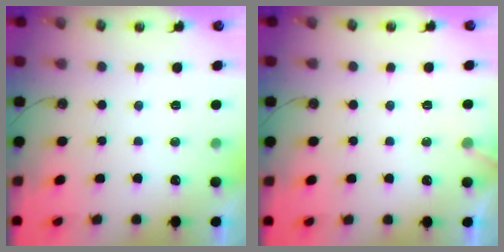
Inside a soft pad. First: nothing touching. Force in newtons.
{"total": 2.4, "press": 2.4, "slide": 0.1}